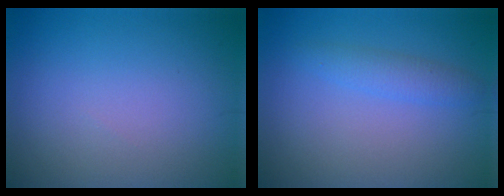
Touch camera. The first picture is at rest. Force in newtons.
{"total": 2.0, "press": 2.0, "slide": 0.2}